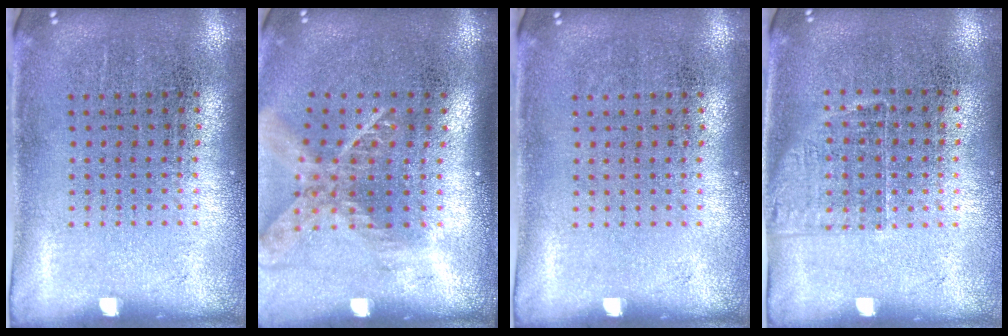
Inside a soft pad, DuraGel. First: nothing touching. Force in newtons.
{"total": 1.8, "press": 1.3, "slide": 1.2}
{"total": 0.0}
{"total": 1.2, "press": 0.9, "slide": 0.7}